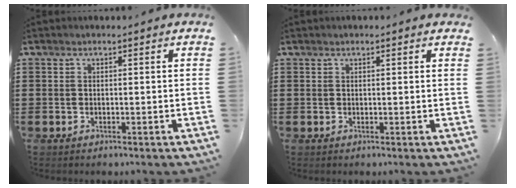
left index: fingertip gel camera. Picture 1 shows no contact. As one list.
[{"total": 0.6, "force": [0.5, 0.1, 0.4], "torque": [-0.010, 0.002, 0.009]}]